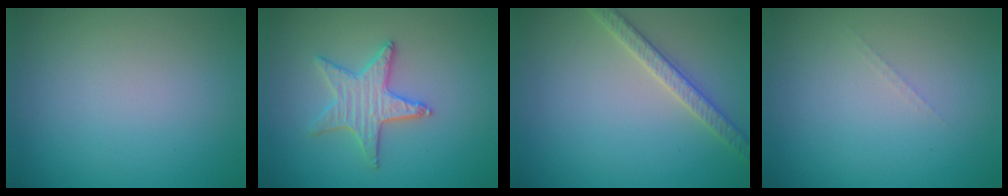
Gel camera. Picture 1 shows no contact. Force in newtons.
{"total": 3.1, "press": 3.1, "slide": 0.5}
{"total": 2.6, "press": 2.5, "slide": 0.5}
{"total": 0.6, "press": 0.6, "slide": 0.1}